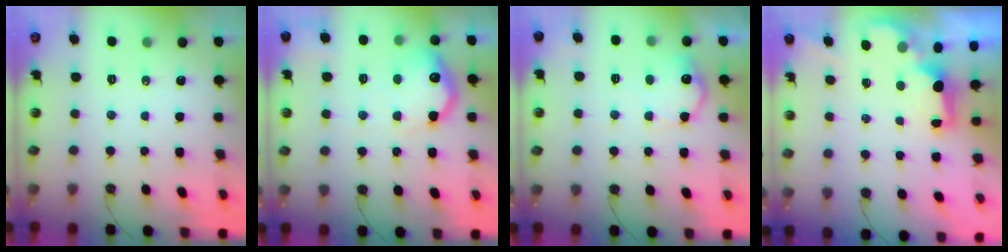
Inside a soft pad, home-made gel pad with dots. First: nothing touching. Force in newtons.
{"total": 17.5, "press": 17.4, "slide": 1.2}
{"total": 10.8, "press": 10.8, "slide": 0.2}
{"total": 1.9, "press": 1.7, "slide": 0.7}